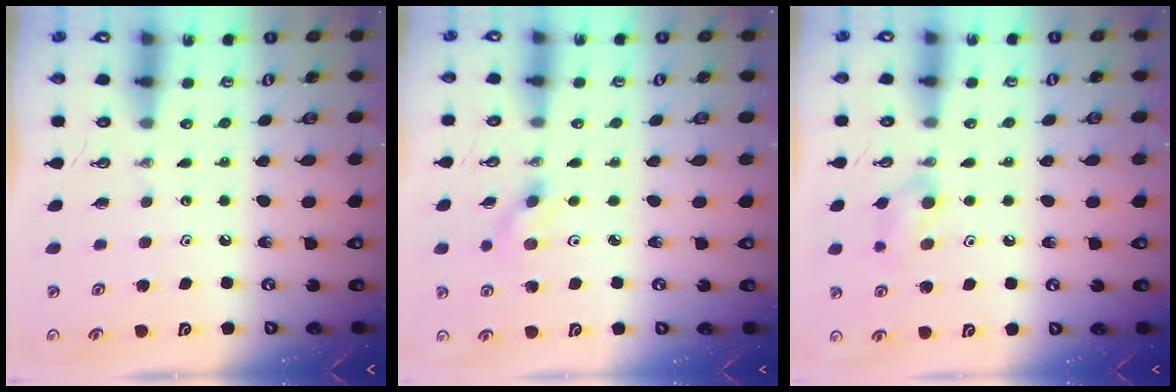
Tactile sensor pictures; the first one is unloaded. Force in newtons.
{"total": 2.9, "press": 2.6, "slide": 1.4}
{"total": 7.7, "press": 7.6, "slide": 1.3}